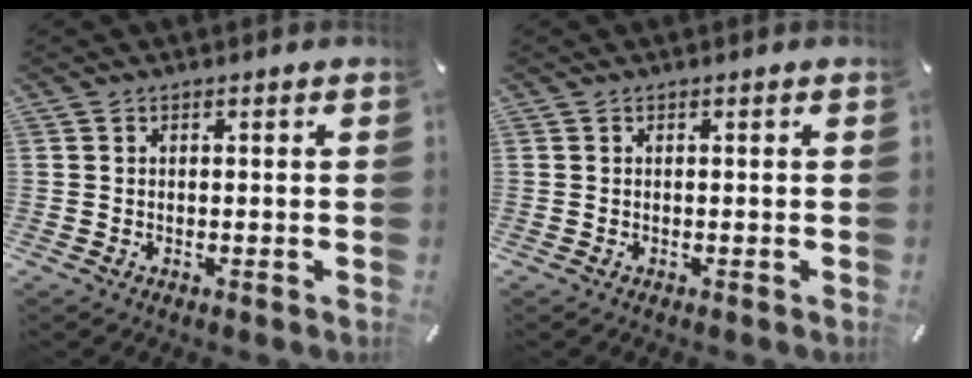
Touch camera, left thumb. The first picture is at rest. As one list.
[{"total": 0.0}]